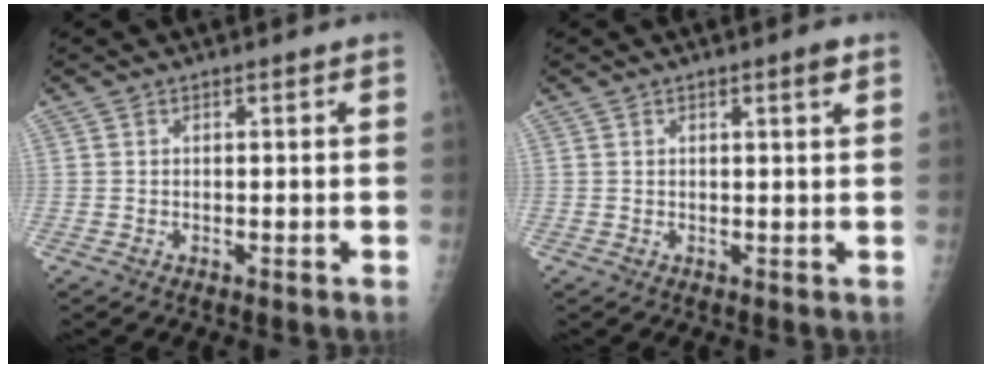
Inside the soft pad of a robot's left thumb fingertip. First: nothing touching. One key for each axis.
{"total": 2.1, "fx": 1.1, "fy": 0.3, "fz": 1.7, "tx": -0.024, "ty": -0.005, "tz": 0.016}